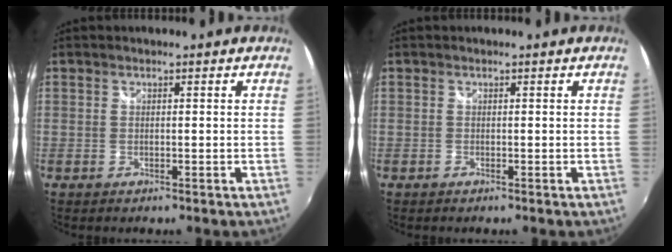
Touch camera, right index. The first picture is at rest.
{"total": 0.0}